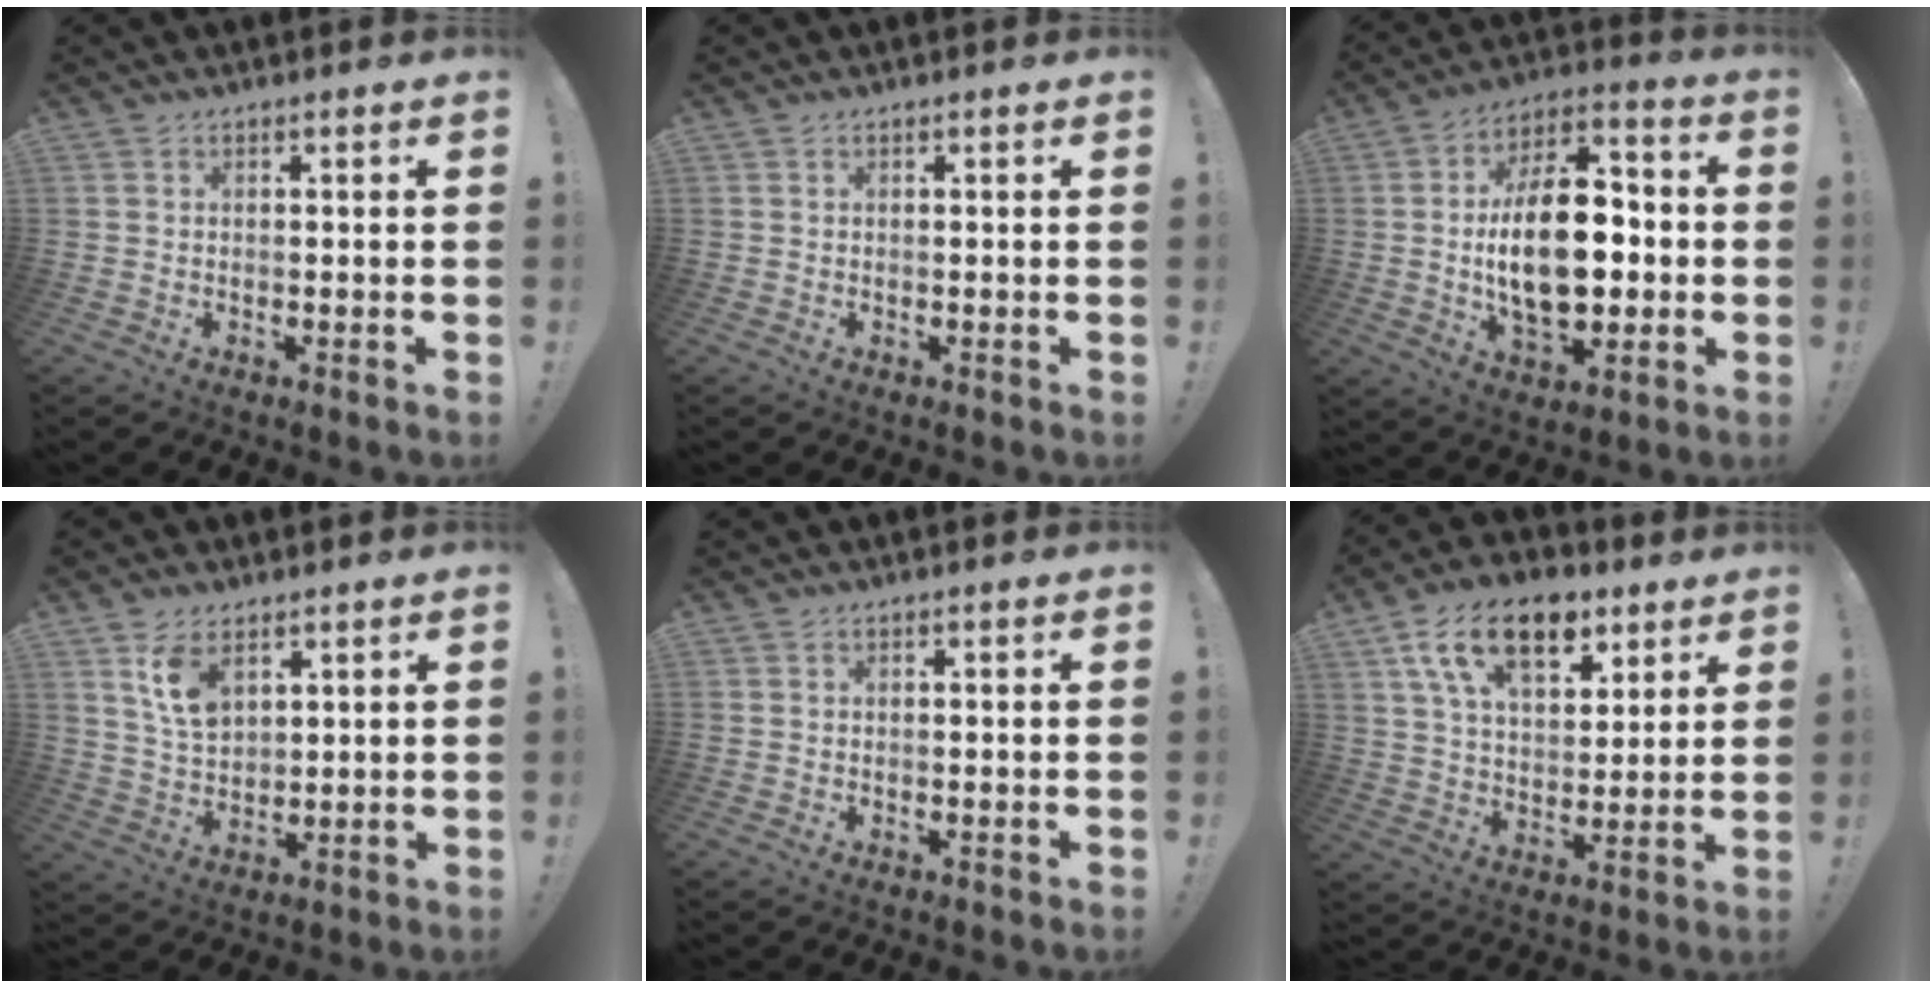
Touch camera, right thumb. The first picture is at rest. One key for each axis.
{"total": 0.0}
{"total": 21.0, "fx": -1.4, "fy": 11.6, "fz": 17.4, "tx": -0.322, "ty": 0.004, "tz": -0.026}
{"total": 8.8, "fx": 4.9, "fy": 5.2, "fz": 5.3, "tx": -0.087, "ty": -0.018, "tz": 0.092}
{"total": 0.0}
{"total": 17.5, "fx": 9.7, "fy": 9.6, "fz": 10.9, "tx": -0.175, "ty": -0.041, "tz": 0.175}